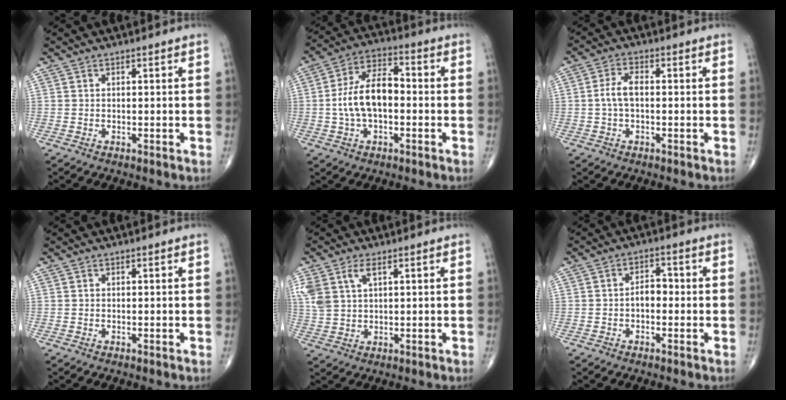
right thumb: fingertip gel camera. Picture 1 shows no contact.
{"total": 11.6, "force": [-0.9, 6.3, 9.7], "torque": [-0.179, 0.034, -0.023]}
{"total": 4.3, "force": [-0.2, 2.2, 3.7], "torque": [-0.079, 0.015, -0.007]}
{"total": 0.0}
{"total": 7.0, "force": [3.1, 3.7, 5.1], "torque": [-0.122, 0.003, 0.068]}
{"total": 3.5, "force": [-0.7, 2.2, 2.7], "torque": [-0.030, 0.016, -0.018]}